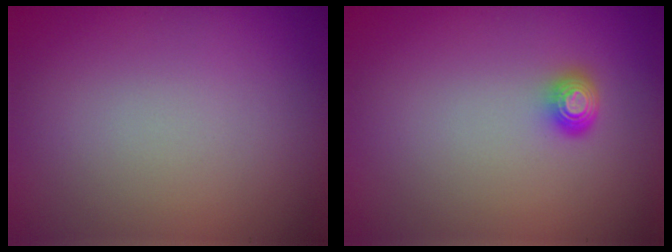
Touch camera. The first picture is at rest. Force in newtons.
{"total": 1.7, "press": 1.2, "slide": 1.1}